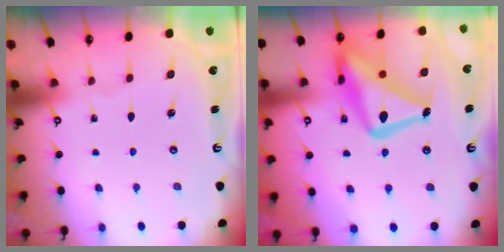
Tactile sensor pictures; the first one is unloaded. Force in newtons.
{"total": 20.5, "press": 20.5, "slide": 1.8}